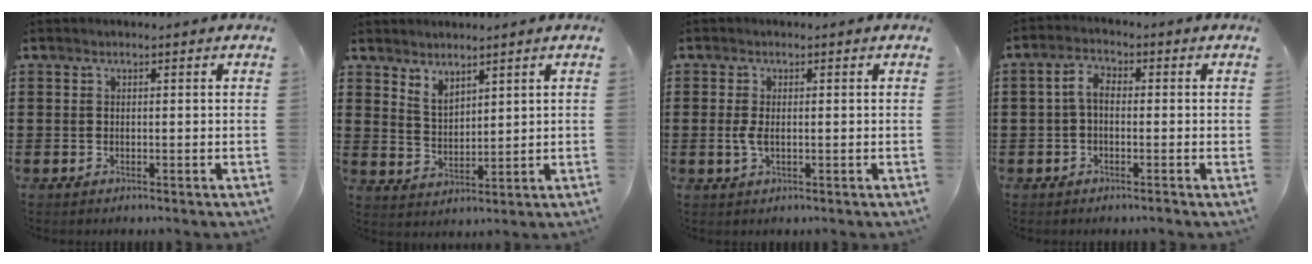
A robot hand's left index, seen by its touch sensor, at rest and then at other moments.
{"total": 3.3, "force": [3.0, 1.0, 0.7], "torque": [-0.022, -0.004, 0.057]}
{"total": 2.1, "force": [-0.2, 0.8, 1.9], "torque": [-0.052, -0.005, -0.009]}
{"total": 4.0, "force": [-0.6, 1.9, 3.4], "torque": [-0.071, 0.010, -0.016]}